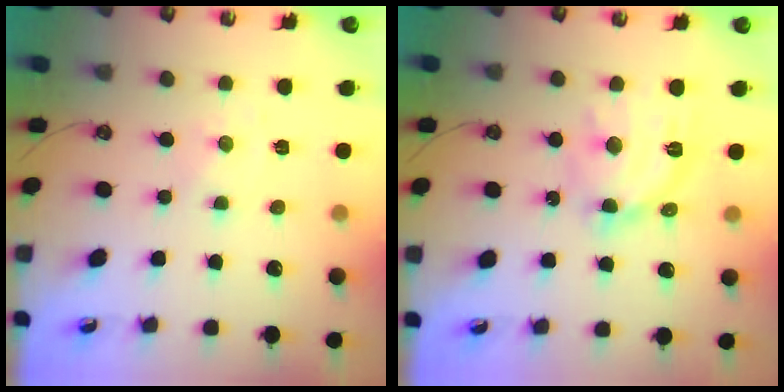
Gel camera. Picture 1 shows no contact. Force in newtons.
{"total": 14.2, "press": 14.2, "slide": 1.1}